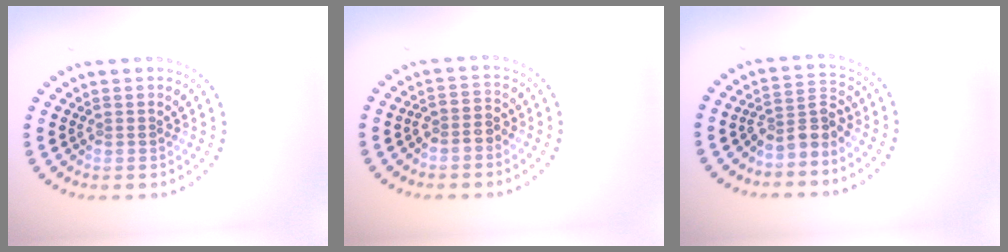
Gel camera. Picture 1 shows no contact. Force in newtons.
{"total": 1.9, "press": 1.6, "slide": 1.0}
{"total": 2.8, "press": 2.1, "slide": 1.9}